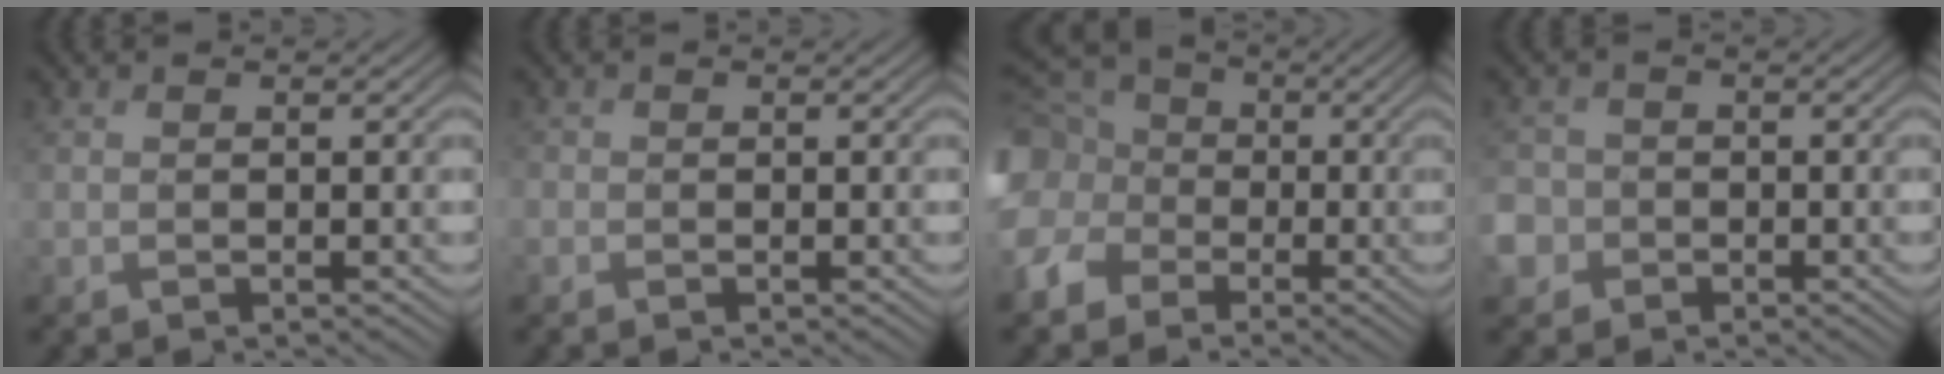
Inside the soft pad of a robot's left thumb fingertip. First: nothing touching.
{"total": 0.9, "force": [-0.4, 0.8, 0.0], "torque": [0.002, -0.007, -0.011]}
{"total": 14.6, "force": [-1.7, 12.7, 6.9], "torque": [-0.226, -0.019, -0.071]}
{"total": 4.7, "force": [-1.9, 4.1, 1.1], "torque": [-0.033, -0.009, -0.056]}